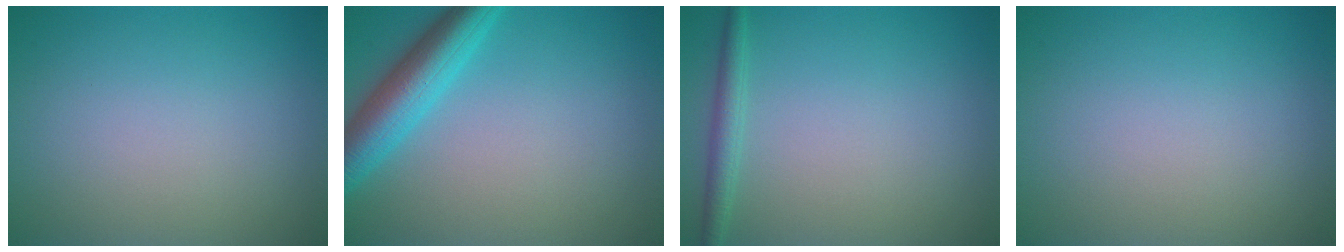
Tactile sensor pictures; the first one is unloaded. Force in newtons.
{"total": 5.3, "press": 5.3, "slide": 0.2}
{"total": 1.8, "press": 1.8, "slide": 0.1}
{"total": 0.0}